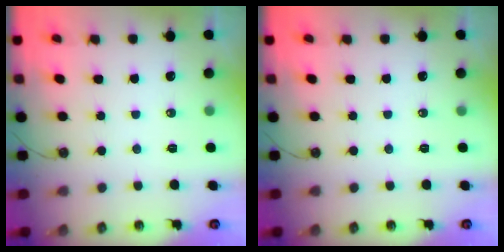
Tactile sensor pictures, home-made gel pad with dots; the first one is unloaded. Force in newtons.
{"total": 0.0}